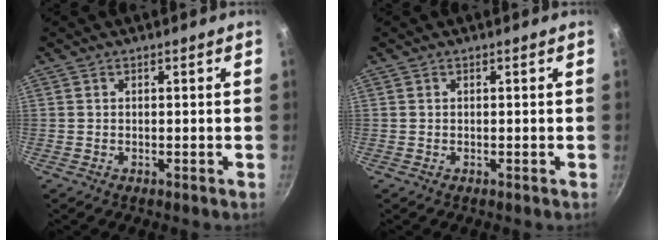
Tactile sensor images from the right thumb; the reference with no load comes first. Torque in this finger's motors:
{"motor_torque": [0.00, 0.00, 0.01, 0.20, 0.00]}